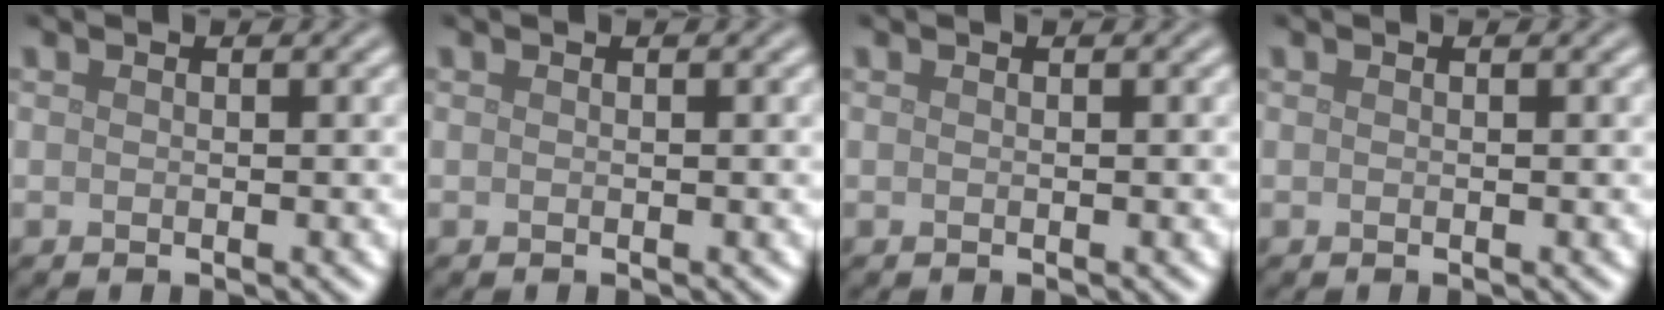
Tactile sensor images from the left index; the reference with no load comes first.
{"total": 0.0}
{"total": 0.0}
{"total": 0.0}